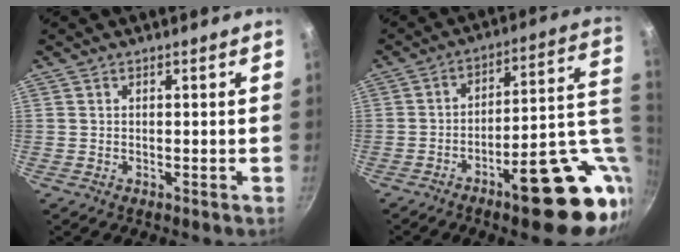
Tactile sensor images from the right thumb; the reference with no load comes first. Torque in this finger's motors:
{"motor_torque": [3.25, 1.75, 1.24, -1.53, 0.54]}